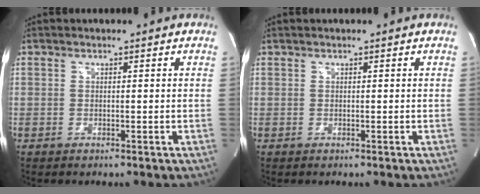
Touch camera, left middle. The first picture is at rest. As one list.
[{"total": 0.0}]